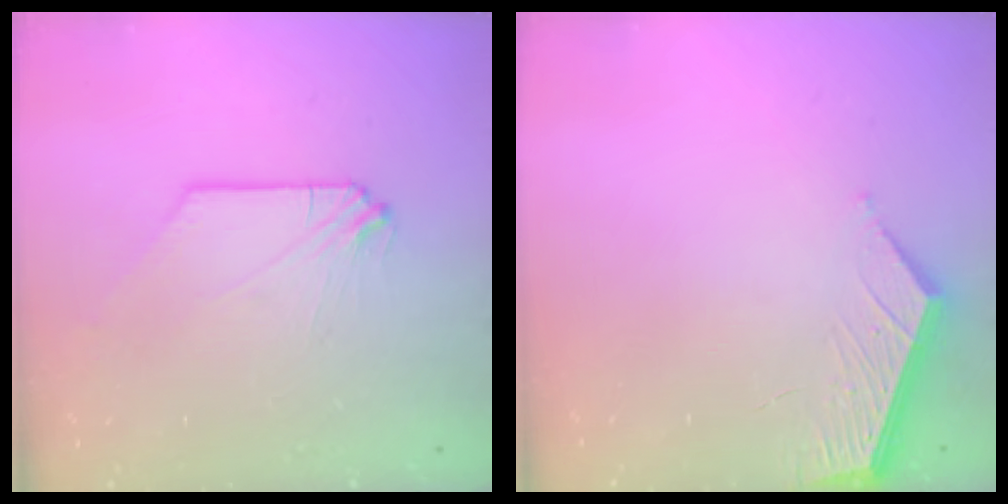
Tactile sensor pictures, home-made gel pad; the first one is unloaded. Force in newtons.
{"total": 4.9, "press": 4.9, "slide": 0.5}